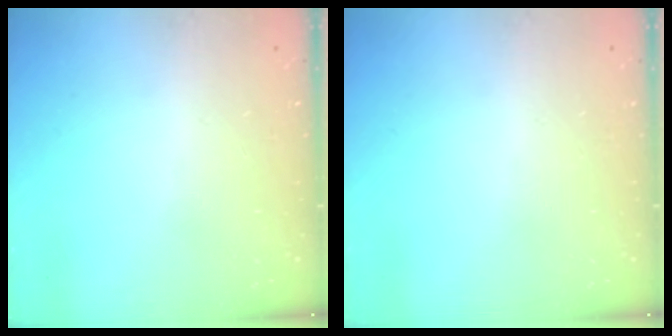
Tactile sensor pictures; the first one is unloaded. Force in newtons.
{"total": 0.0}